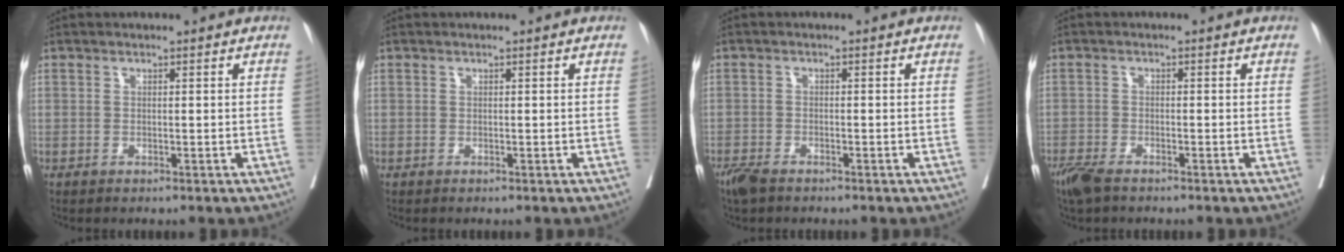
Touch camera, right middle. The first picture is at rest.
{"total": 0.0}
{"total": 3.3, "force": [-2.7, 0.9, 1.7], "torque": [-0.035, -0.008, -0.047]}
{"total": 4.1, "force": [-3.2, 1.0, 2.3], "torque": [-0.049, -0.010, -0.057]}